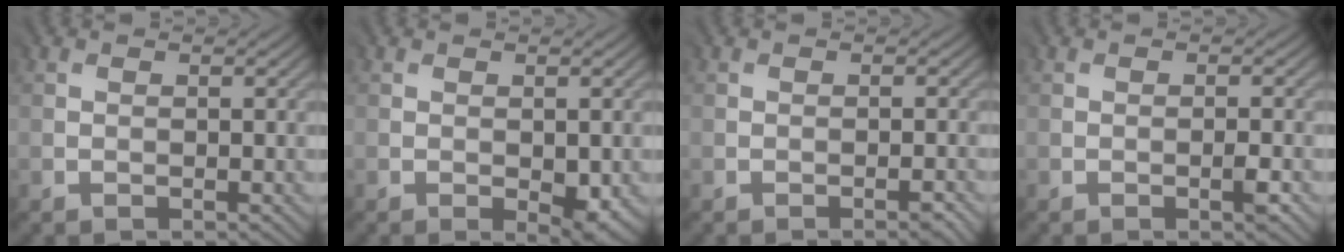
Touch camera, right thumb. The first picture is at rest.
{"total": 3.5, "force": [-0.9, 1.7, 3.0], "torque": [-0.048, -0.010, -0.006]}
{"total": 1.5, "force": [-1.0, 0.0, 1.0], "torque": [-0.016, -0.004, -0.016]}
{"total": 1.4, "force": [-0.8, -0.2, 1.1], "torque": [-0.016, -0.001, -0.013]}